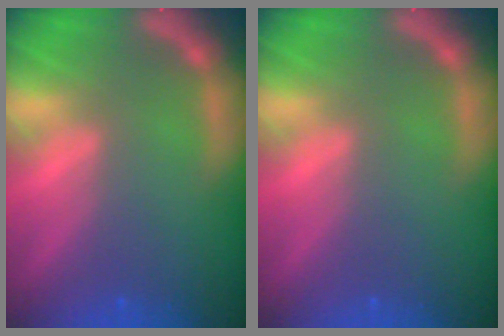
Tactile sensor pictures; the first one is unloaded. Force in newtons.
{"total": 0.0}